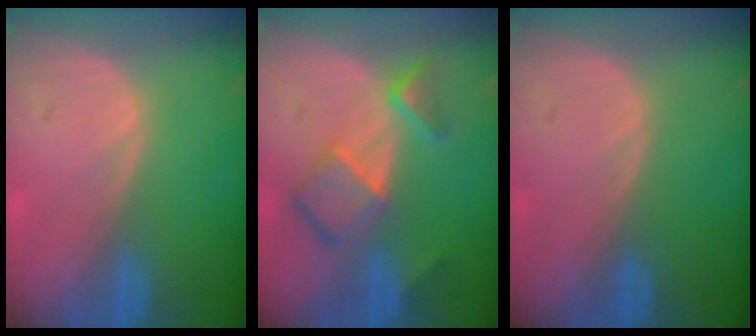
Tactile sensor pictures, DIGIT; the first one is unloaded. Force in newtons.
{"total": 7.4, "press": 6.4, "slide": 3.7}
{"total": 0.0}